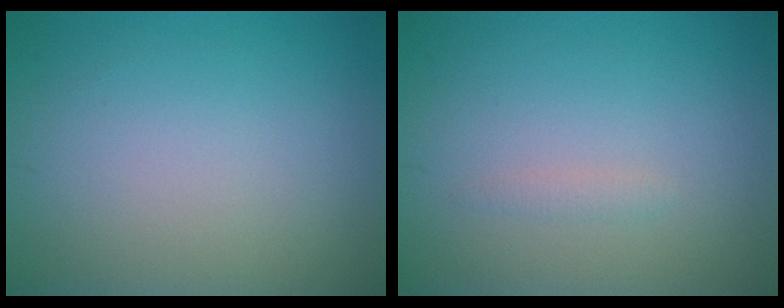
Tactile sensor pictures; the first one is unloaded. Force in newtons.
{"total": 0.7, "press": 0.7, "slide": 0.0}